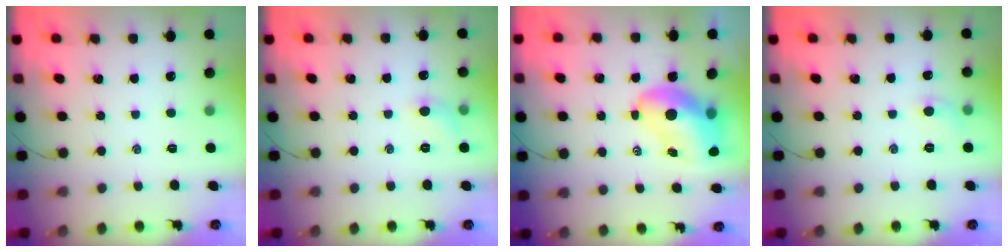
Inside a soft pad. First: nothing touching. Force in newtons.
{"total": 5.7, "press": 5.4, "slide": 1.7}
{"total": 9.7, "press": 9.5, "slide": 2.2}
{"total": 4.8, "press": 4.5, "slide": 1.6}